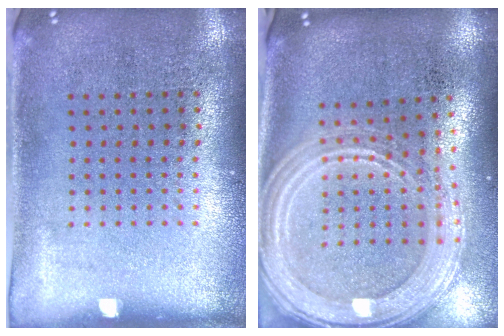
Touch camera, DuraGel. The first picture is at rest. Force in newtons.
{"total": 2.8, "press": 2.3, "slide": 1.5}